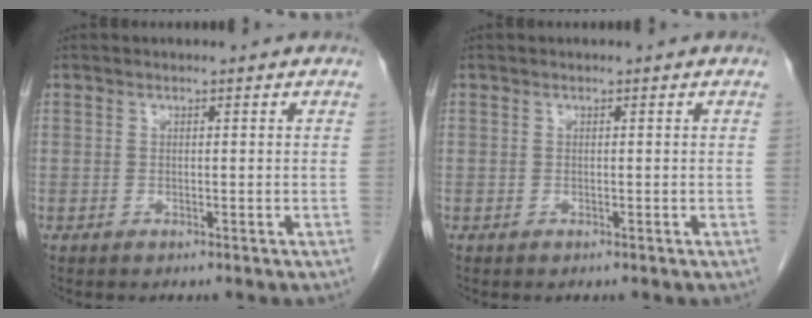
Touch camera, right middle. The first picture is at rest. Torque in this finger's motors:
{"motor_torque": [0.07, -0.02, -0.03, 0.01]}